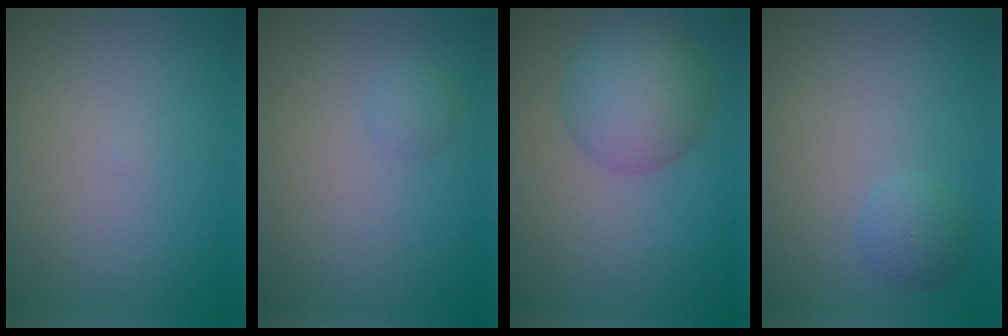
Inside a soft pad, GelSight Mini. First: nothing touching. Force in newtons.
{"total": 1.1, "press": 1.1, "slide": 0.1}
{"total": 5.9, "press": 5.8, "slide": 0.2}
{"total": 1.8, "press": 1.8, "slide": 0.1}